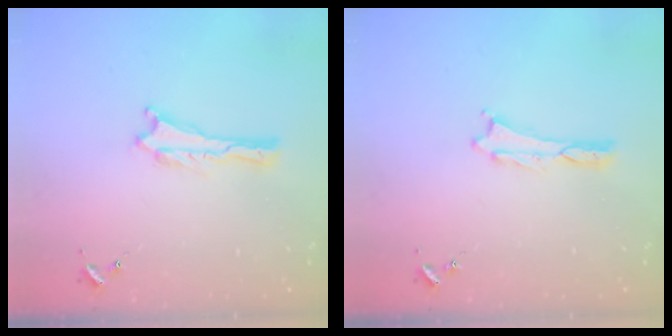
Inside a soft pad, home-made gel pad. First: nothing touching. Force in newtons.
{"total": 0.0}